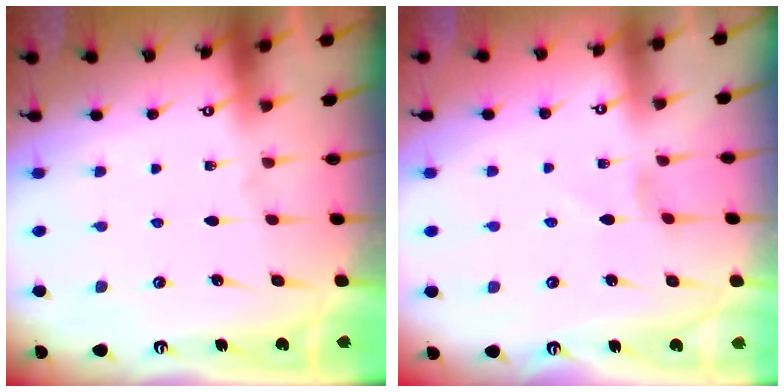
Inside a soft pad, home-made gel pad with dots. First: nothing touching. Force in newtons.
{"total": 0.0}